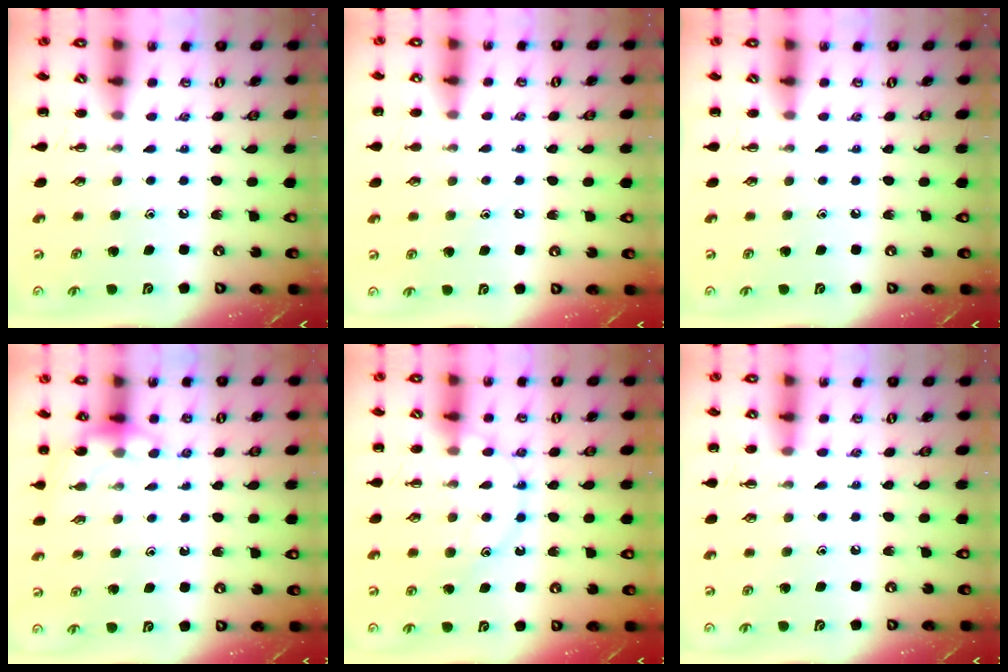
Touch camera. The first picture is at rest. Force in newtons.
{"total": 5.2, "press": 5.0, "slide": 1.4}
{"total": 0.0}
{"total": 5.6, "press": 5.4, "slide": 1.5}
{"total": 12.4, "press": 12.4, "slide": 1.3}
{"total": 7.3, "press": 6.9, "slide": 2.5}